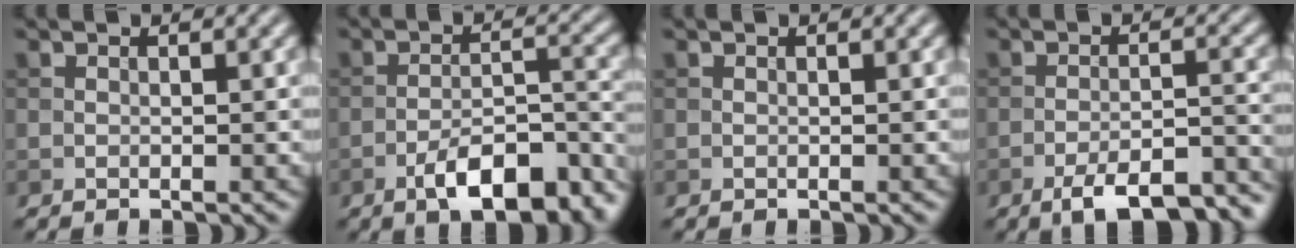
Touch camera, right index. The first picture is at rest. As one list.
[{"total": 8.7, "force": [-5.5, 3.0, 6.0], "torque": [-0.084, 0.004, -0.091]}, {"total": 0.0}, {"total": 8.3, "force": [-6.1, 2.4, 5.1], "torque": [-0.075, -0.004, -0.088]}]